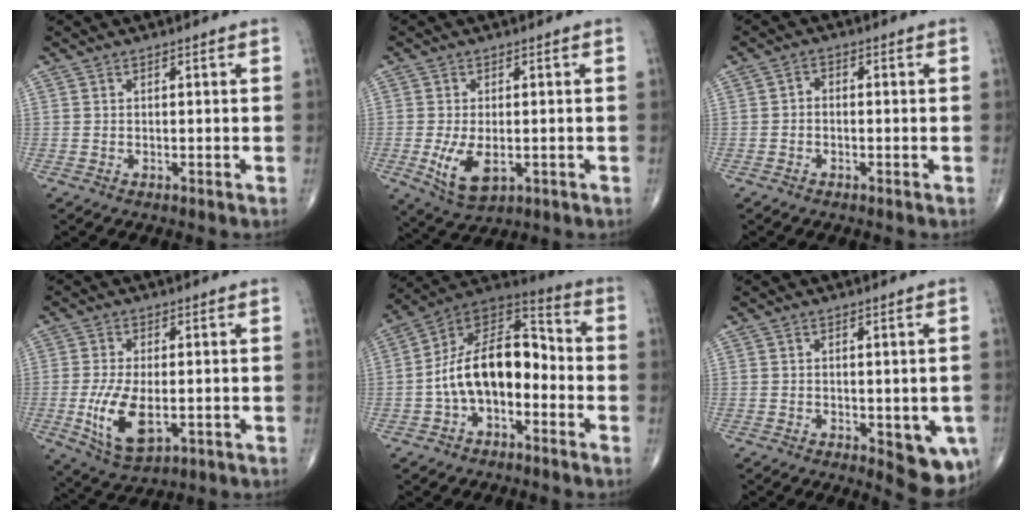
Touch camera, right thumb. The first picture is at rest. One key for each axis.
{"total": 7.5, "fx": -1.6, "fy": 4.0, "fz": 6.1, "tx": -0.114, "ty": -0.013, "tz": -0.018}
{"total": 1.6, "fx": -0.5, "fy": 1.2, "fz": 1.0, "tx": -0.009, "ty": 0.008, "tz": -0.015}
{"total": 10.3, "fx": -2.1, "fy": 5.1, "fz": 8.8, "tx": -0.170, "ty": -0.014, "tz": -0.028}
{"total": 15.8, "fx": -3.2, "fy": 9.2, "fz": 12.4, "tx": -0.190, "ty": 0.060, "tz": -0.065}
{"total": 8.3, "fx": -2.2, "fy": 3.5, "fz": 7.2, "tx": -0.062, "ty": -0.013, "tz": -0.021}